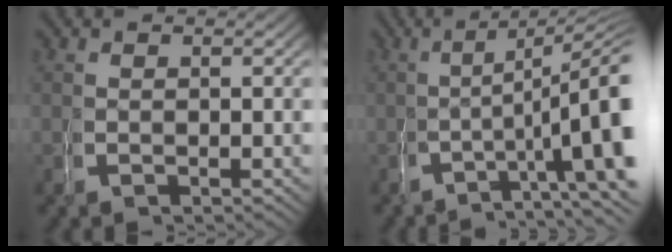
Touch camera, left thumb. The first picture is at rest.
{"total": 8.6, "force": [0.3, 4.6, 7.3], "torque": [-0.113, -0.010, 0.006]}